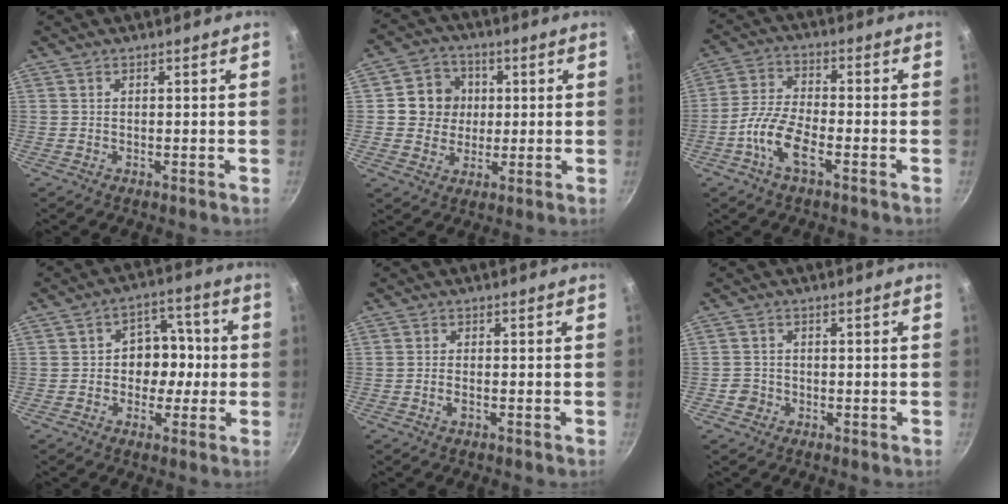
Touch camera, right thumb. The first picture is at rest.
{"total": 8.9, "force": [1.2, 8.3, 3.0], "torque": [-0.011, 0.009, 0.014]}
{"total": 8.6, "force": [-3.9, 3.3, 6.9], "torque": [-0.143, 0.026, -0.086]}
{"total": 8.8, "force": [-0.6, 7.2, 5.1], "torque": [-0.006, 0.024, -0.016]}
{"total": 1.4, "force": [-0.5, 0.5, 1.2], "torque": [-0.033, 0.003, -0.014]}
{"total": 2.6, "force": [-0.9, 2.4, 0.5], "torque": [0.001, 0.012, -0.014]}